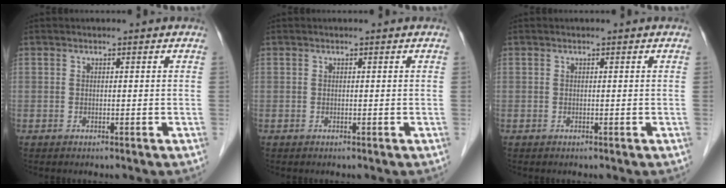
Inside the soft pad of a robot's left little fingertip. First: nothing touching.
{"total": 0.0}
{"total": 0.0}